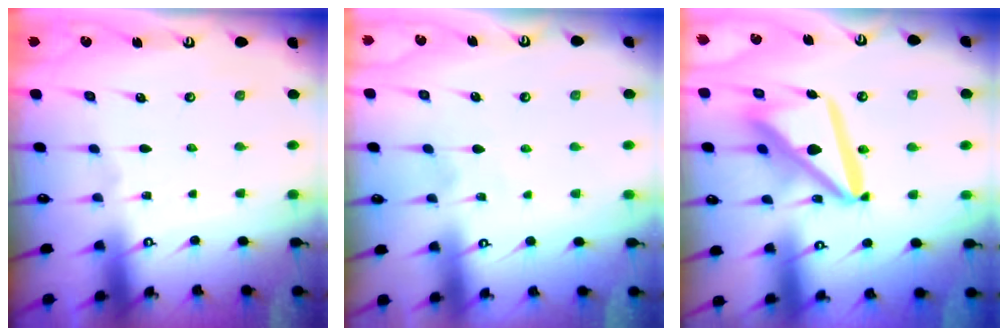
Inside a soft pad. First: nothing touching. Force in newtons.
{"total": 3.9, "press": 3.8, "slide": 0.4}
{"total": 16.7, "press": 16.6, "slide": 2.2}